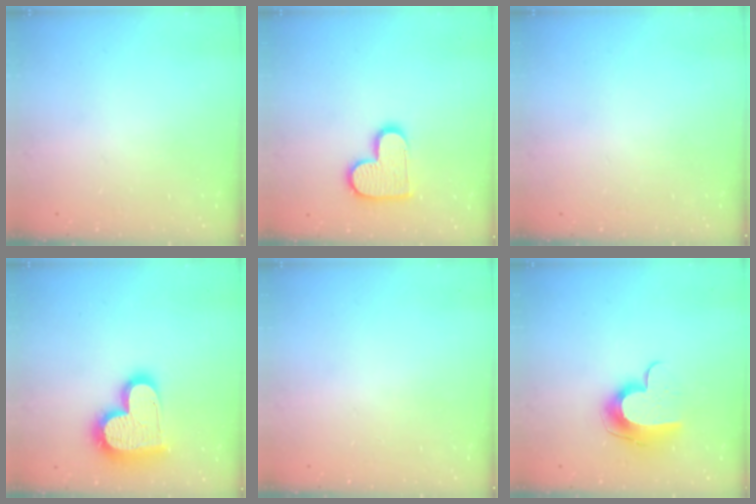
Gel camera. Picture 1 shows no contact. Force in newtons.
{"total": 13.1, "press": 13.1, "slide": 0.8}
{"total": 0.0}
{"total": 20.1, "press": 20.0, "slide": 1.8}
{"total": 0.7, "press": 0.7, "slide": 0.1}
{"total": 10.8, "press": 10.7, "slide": 1.0}